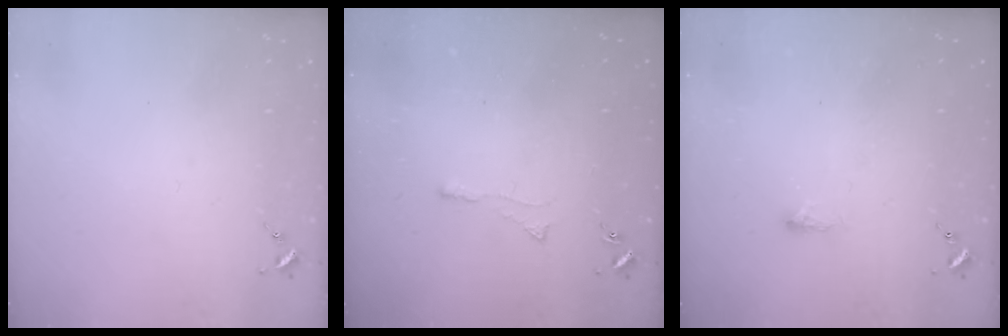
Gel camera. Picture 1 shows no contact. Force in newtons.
{"total": 3.0, "press": 2.9, "slide": 0.5}
{"total": 2.3, "press": 2.2, "slide": 0.8}